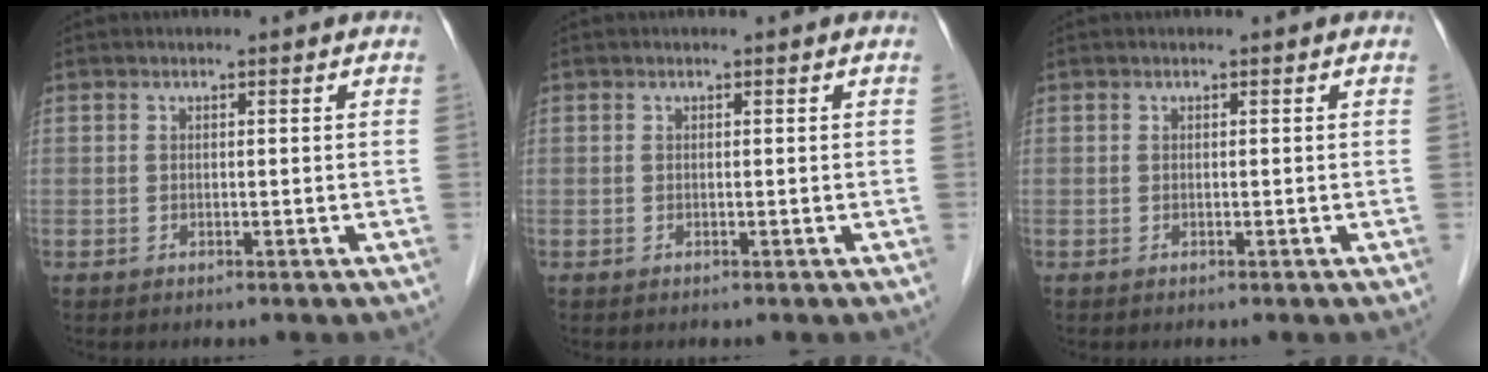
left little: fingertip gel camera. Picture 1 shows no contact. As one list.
[{"total": 0.0}, {"total": 0.0}]